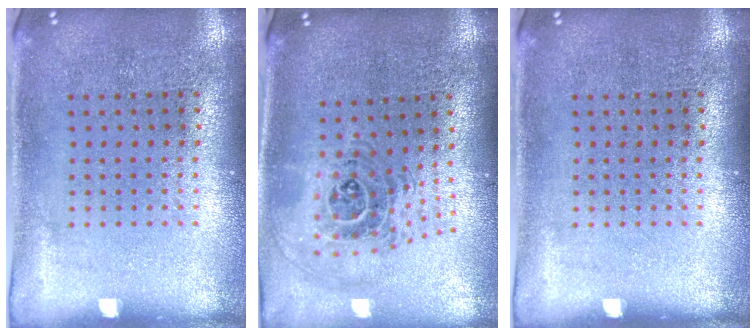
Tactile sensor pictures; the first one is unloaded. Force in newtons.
{"total": 1.3, "press": 1.2, "slide": 0.6}
{"total": 0.0}